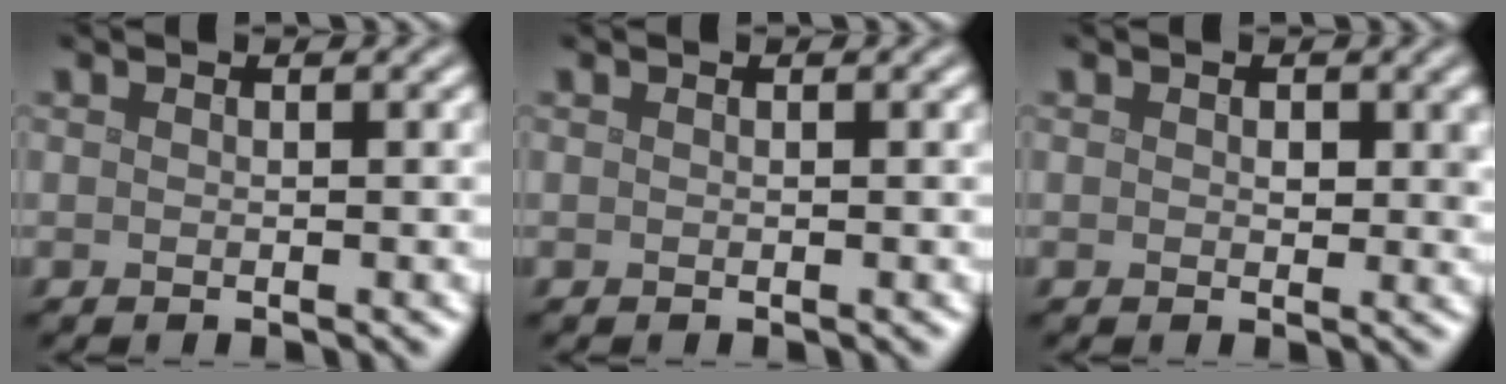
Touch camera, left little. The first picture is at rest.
{"total": 0.0}
{"total": 1.7, "force": [0.4, 1.1, 1.2], "torque": [-0.012, -0.005, 0.006]}